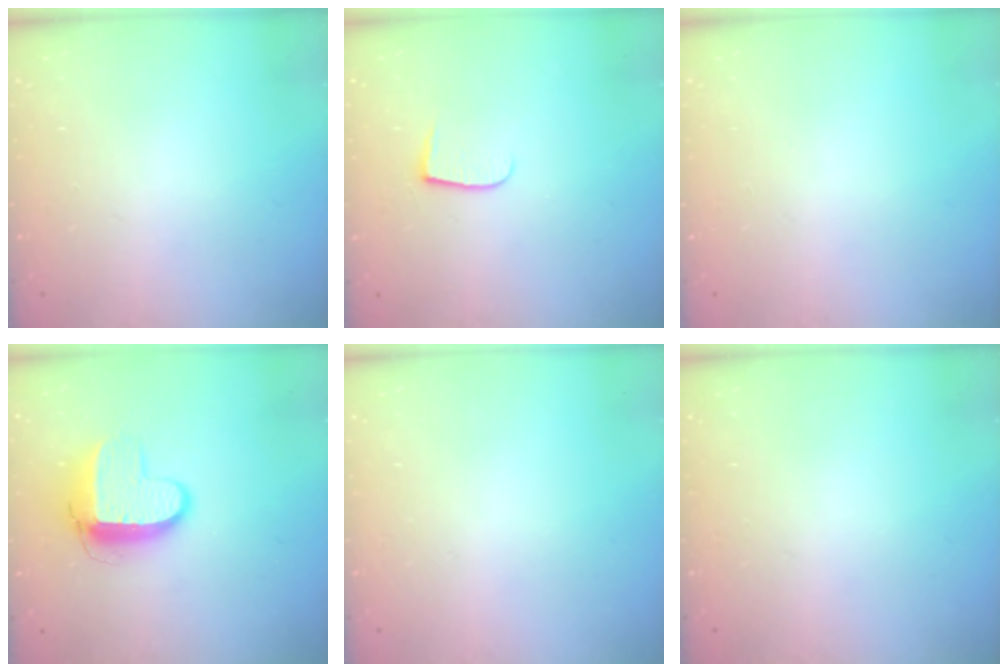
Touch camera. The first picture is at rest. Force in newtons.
{"total": 4.8, "press": 4.8, "slide": 0.6}
{"total": 0.0}
{"total": 10.3, "press": 10.2, "slide": 1.0}
{"total": 0.0}
{"total": 0.0}